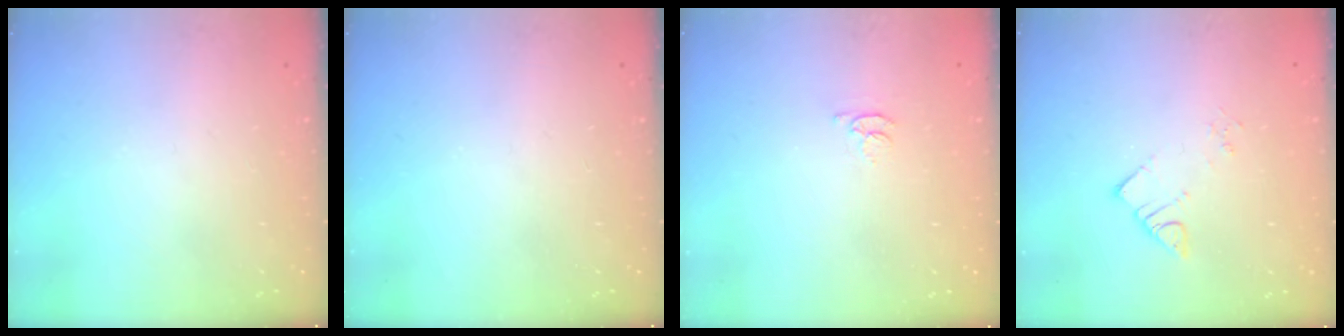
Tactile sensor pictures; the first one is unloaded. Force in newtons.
{"total": 0.0}
{"total": 2.8, "press": 2.8, "slide": 0.4}
{"total": 2.8, "press": 2.8, "slide": 0.1}